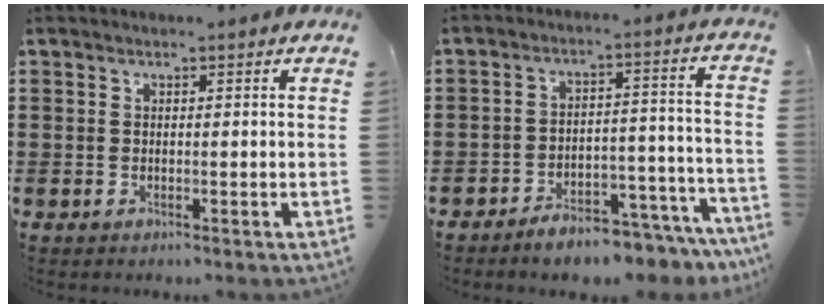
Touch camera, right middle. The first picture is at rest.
{"total": 5.4, "force": [-5.2, 0.5, 1.5], "torque": [-0.025, 0.008, -0.096]}